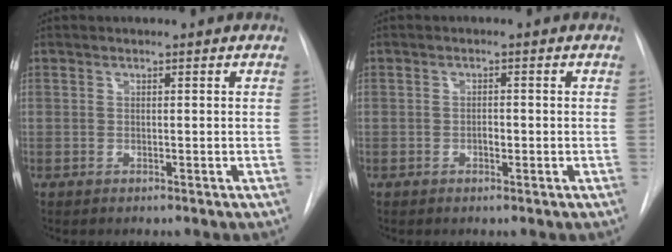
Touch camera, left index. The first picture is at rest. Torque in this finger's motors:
{"motor_torque": [0.11, 0.04, 0.00, 0.00]}